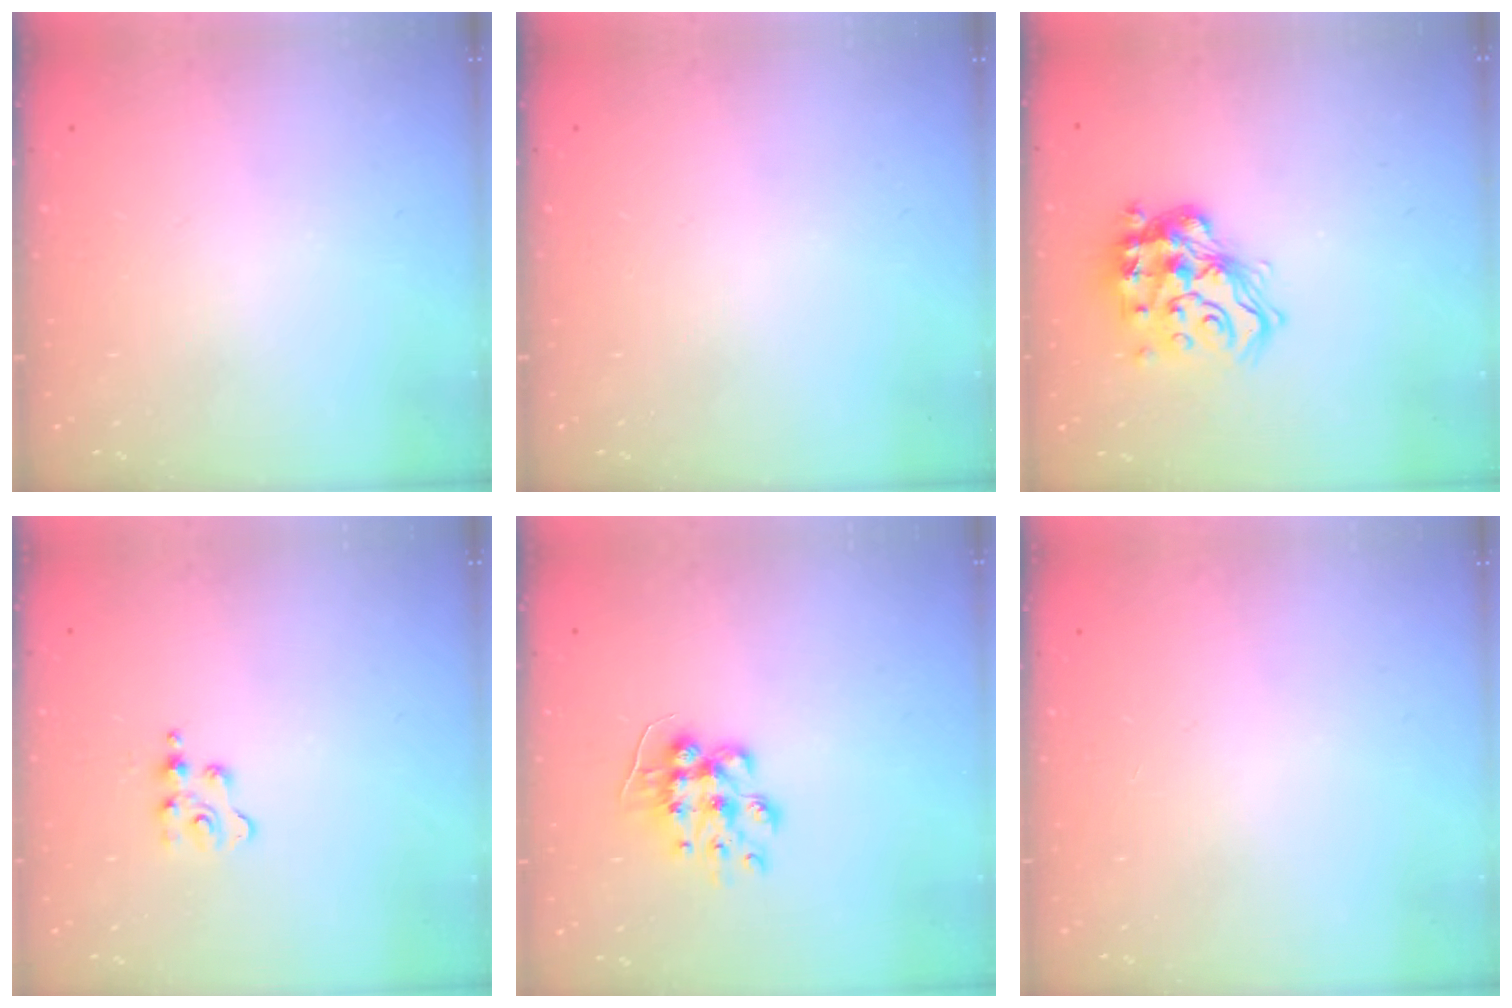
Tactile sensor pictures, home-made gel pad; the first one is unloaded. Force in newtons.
{"total": 0.0}
{"total": 16.0, "press": 15.9, "slide": 1.8}
{"total": 3.0, "press": 3.0, "slide": 0.5}
{"total": 9.4, "press": 9.3, "slide": 1.3}
{"total": 0.7, "press": 0.7, "slide": 0.2}